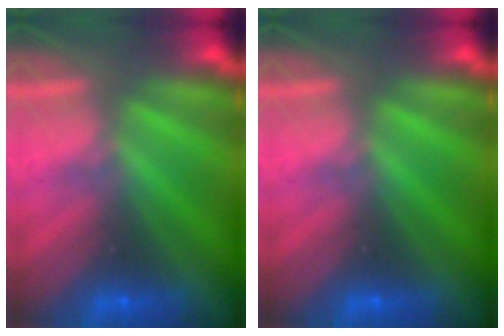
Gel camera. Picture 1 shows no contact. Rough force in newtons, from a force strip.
{"total": 0.0}